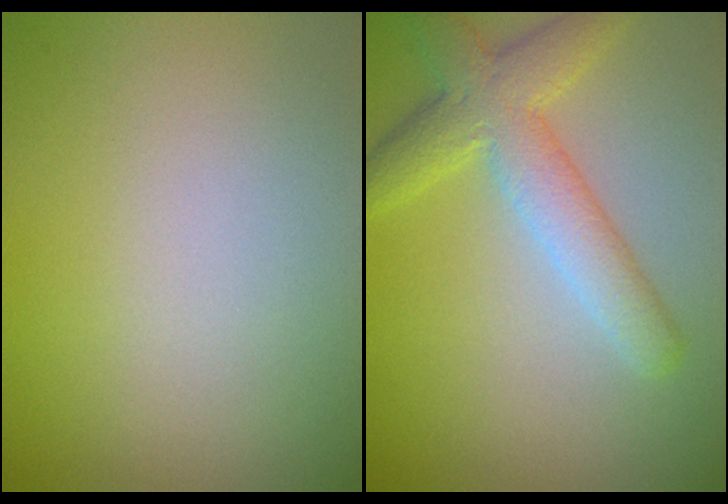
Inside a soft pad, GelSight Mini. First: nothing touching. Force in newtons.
{"total": 4.7, "press": 4.7, "slide": 0.2}